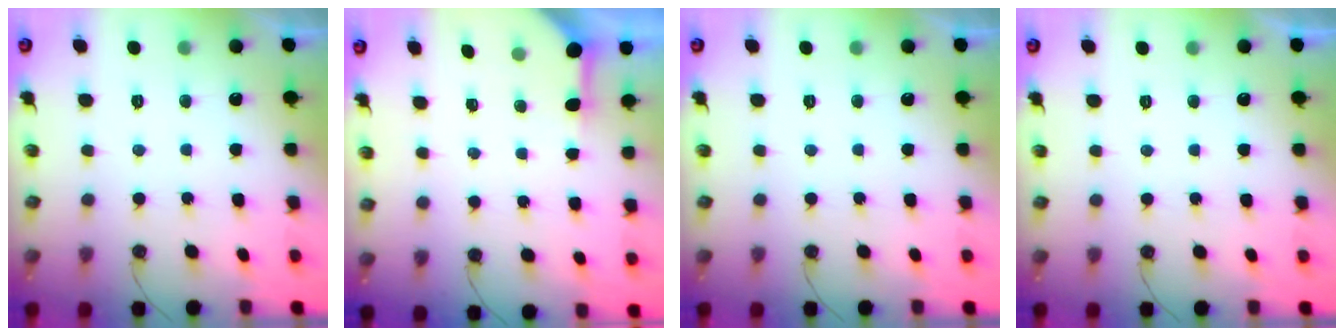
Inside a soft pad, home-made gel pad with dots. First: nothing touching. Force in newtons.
{"total": 3.5, "press": 3.5, "slide": 0.5}
{"total": 0.0}
{"total": 0.0}